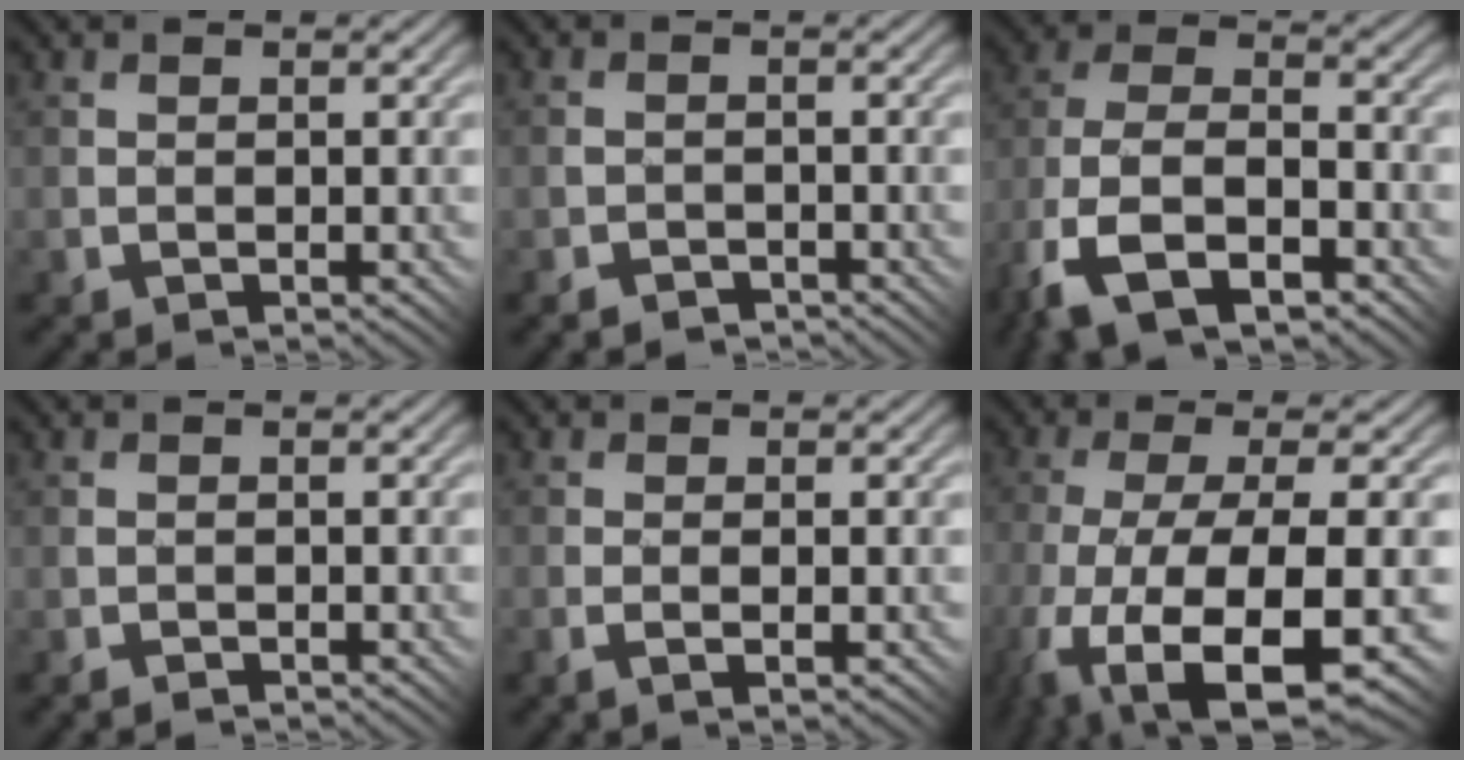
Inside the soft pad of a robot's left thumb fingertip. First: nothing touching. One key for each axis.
{"total": 1.6, "fx": -1.4, "fy": 0.6, "fz": 0.1, "tx": -0.004, "ty": 0.002, "tz": -0.034}
{"total": 12.4, "fx": -7.3, "fy": 5.7, "fz": 8.1, "tx": -0.190, "ty": -0.017, "tz": -0.149}
{"total": 0.6, "fx": -0.6, "fy": 0.1, "fz": 0.1, "tx": -0.002, "ty": 0.003, "tz": -0.017}
{"total": 1.6, "fx": -0.6, "fy": 0.1, "fz": 1.5, "tx": -0.025, "ty": 0.001, "tz": -0.008}
{"total": 14.3, "fx": -7.0, "fy": 4.5, "fz": 11.7, "tx": -0.254, "ty": -0.028, "tz": -0.103}